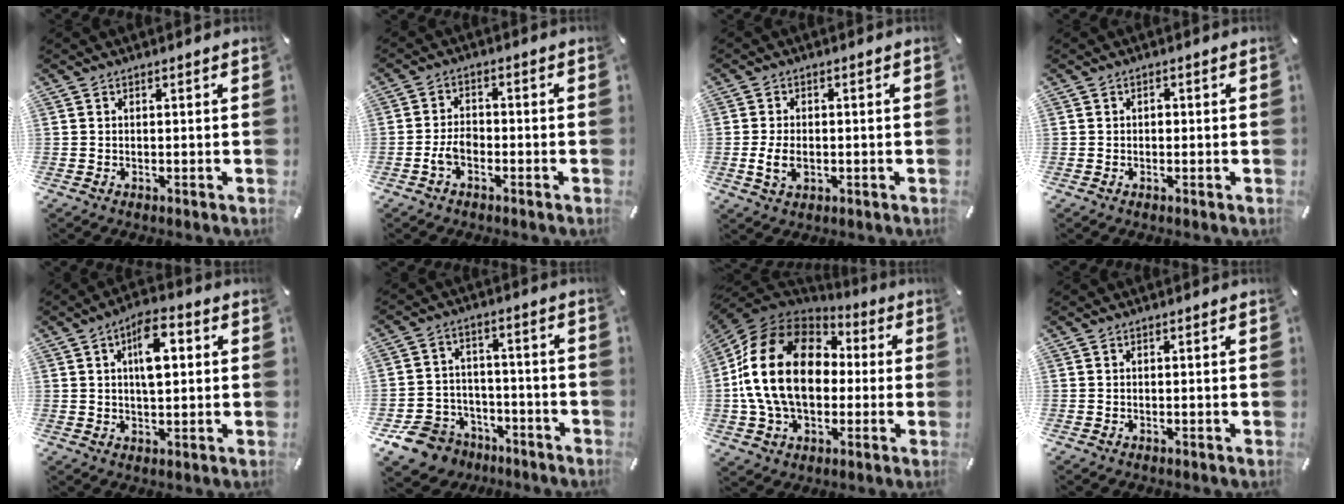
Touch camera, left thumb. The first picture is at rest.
{"total": 4.2, "force": [-2.1, 2.4, 2.7], "torque": [-0.056, 0.011, -0.041]}
{"total": 4.7, "force": [-1.0, 3.0, 3.4], "torque": [-0.077, 0.000, -0.019]}
{"total": 1.0, "force": [-0.1, 0.8, 0.6], "torque": [-0.012, 0.004, -0.003]}
{"total": 9.3, "force": [2.6, 4.6, 7.6], "torque": [-0.111, -0.003, 0.039]}
{"total": 9.9, "force": [-6.3, 7.3, 1.9], "torque": [-0.049, 0.045, -0.113]}
{"total": 22.4, "force": [0.4, 16.6, 15.1], "torque": [-0.319, 0.021, 0.008]}
{"total": 0.0}